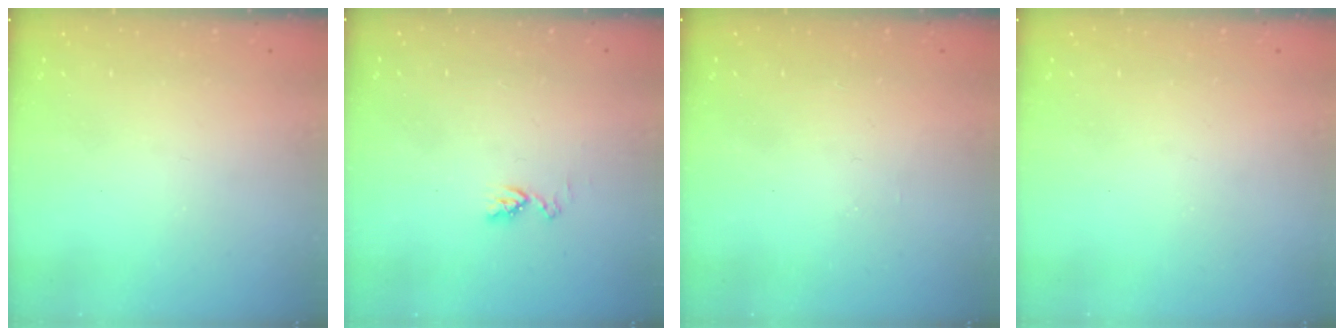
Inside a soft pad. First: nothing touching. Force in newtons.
{"total": 4.7, "press": 4.6, "slide": 0.6}
{"total": 1.2, "press": 1.2, "slide": 0.3}
{"total": 0.0}